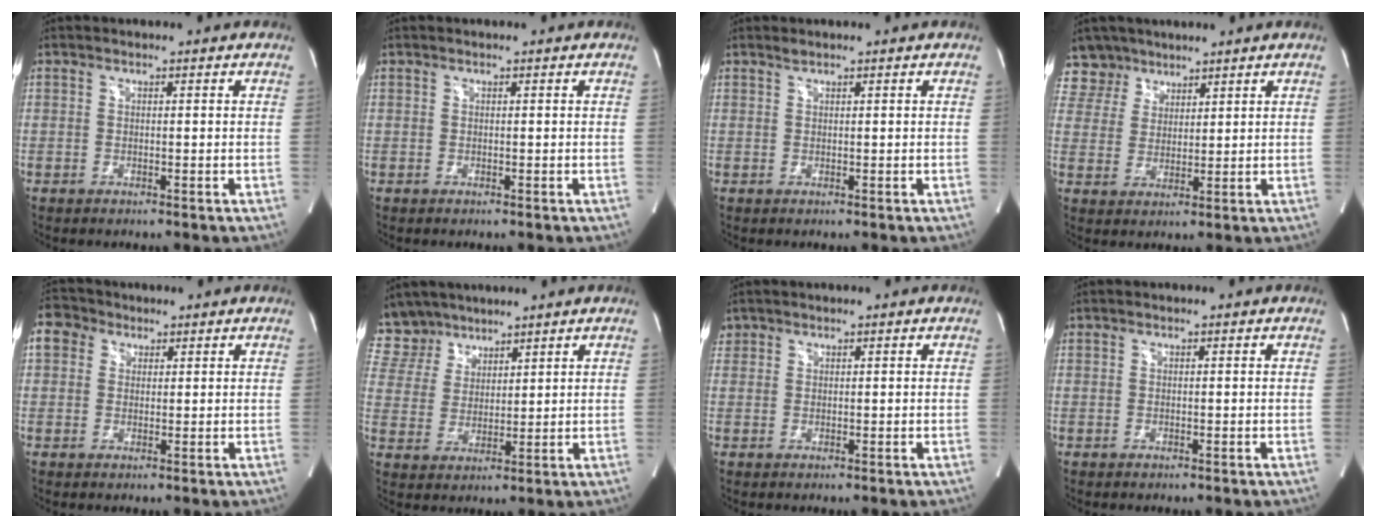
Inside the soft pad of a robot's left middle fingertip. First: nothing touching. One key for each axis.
{"total": 0.0}
{"total": 0.5, "fx": 0.5, "fy": -0.1, "fz": 0.1, "tx": -0.009, "ty": -0.001, "tz": 0.012}
{"total": 6.2, "fx": 4.9, "fy": 3.7, "fz": -0.4, "tx": 0.010, "ty": 0.007, "tz": 0.100}
{"total": 4.7, "fx": 2.0, "fy": 4.0, "fz": 1.3, "tx": -0.034, "ty": 0.023, "tz": 0.038}
{"total": 7.7, "fx": 6.7, "fy": 3.8, "fz": 0.4, "tx": -0.015, "ty": 0.014, "tz": 0.145}
{"total": 1.4, "fx": 0.9, "fy": 1.0, "fz": 0.0, "tx": 0.008, "ty": 0.011, "tz": 0.015}
{"total": 0.0}